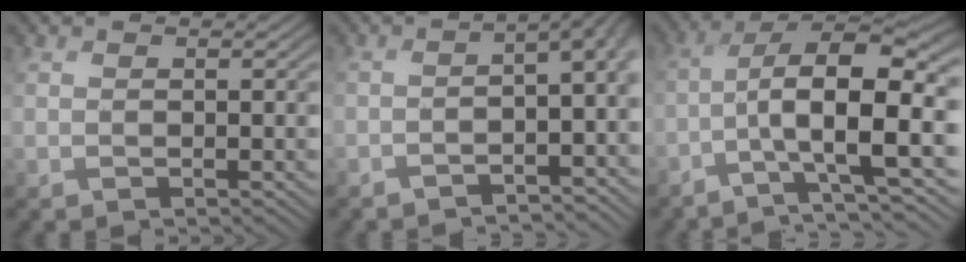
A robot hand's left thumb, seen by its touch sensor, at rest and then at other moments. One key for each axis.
{"total": 6.7, "fx": -2.7, "fy": 1.9, "fz": 5.8, "tx": -0.056, "ty": -0.008, "tz": -0.042}
{"total": 12.4, "fx": -3.5, "fy": 3.7, "fz": 11.2, "tx": -0.174, "ty": 0.002, "tz": -0.052}